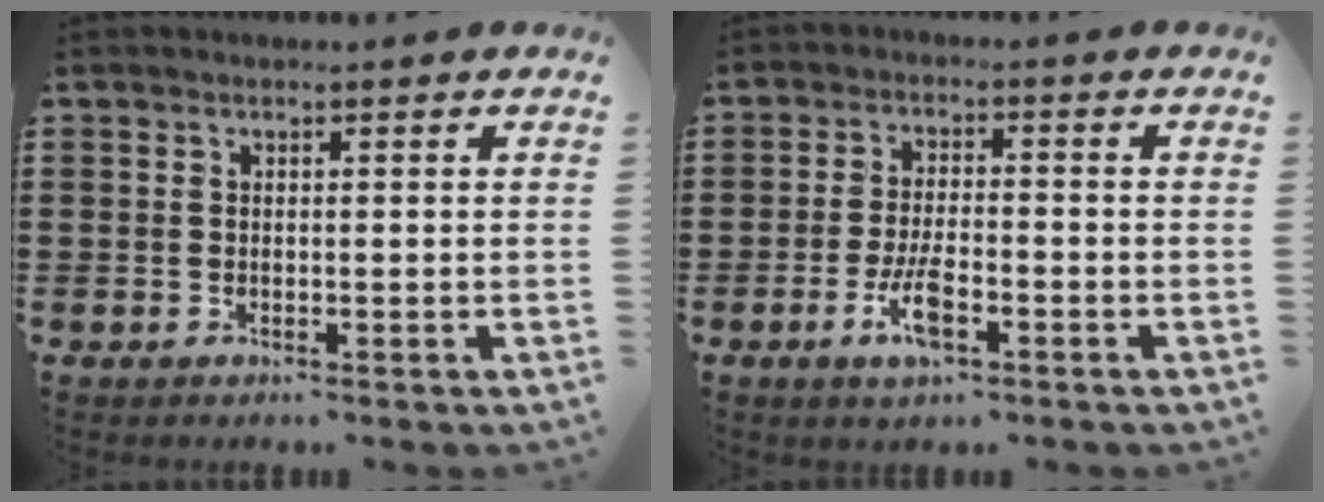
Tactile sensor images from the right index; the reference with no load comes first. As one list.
[{"total": 5.7, "force": [-2.4, 1.8, 4.8], "torque": [-0.105, -0.003, -0.048]}]